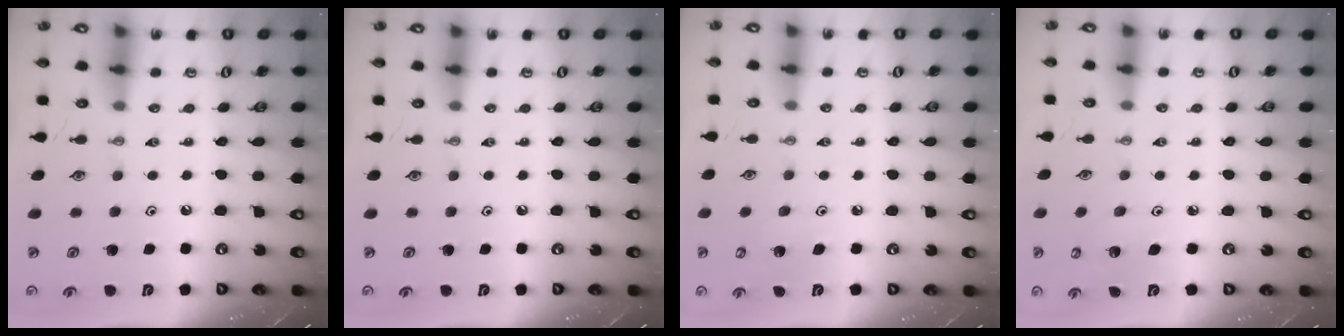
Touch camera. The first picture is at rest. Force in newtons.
{"total": 0.0}
{"total": 3.8, "press": 3.8, "slide": 0.2}
{"total": 3.8, "press": 3.8, "slide": 0.3}